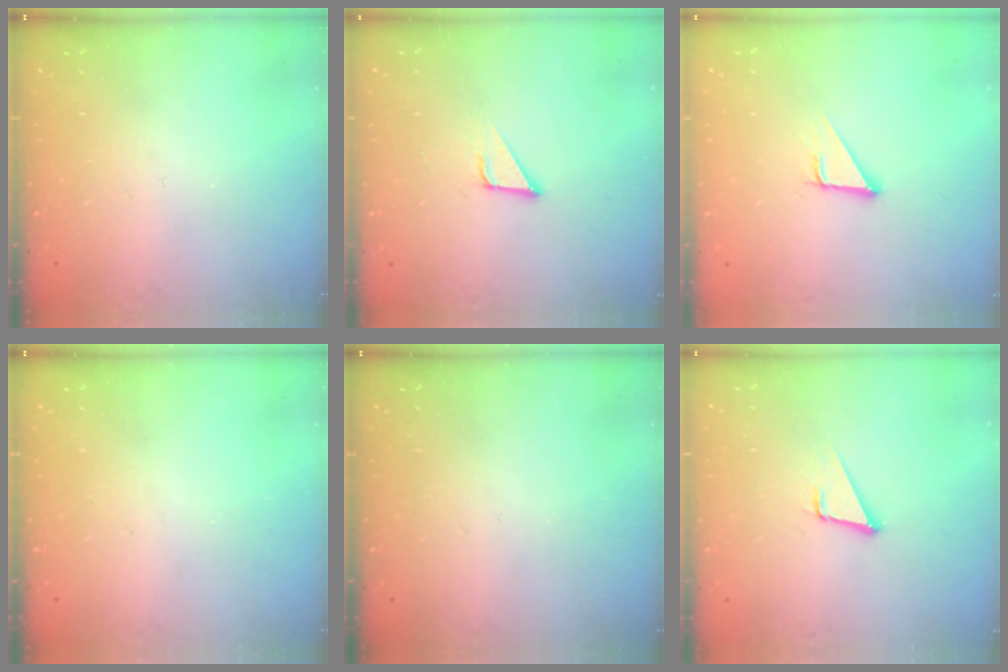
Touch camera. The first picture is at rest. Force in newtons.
{"total": 2.1, "press": 2.1, "slide": 0.1}
{"total": 3.0, "press": 3.0, "slide": 0.1}
{"total": 0.0}
{"total": 0.0}
{"total": 4.3, "press": 3.4, "slide": 2.6}